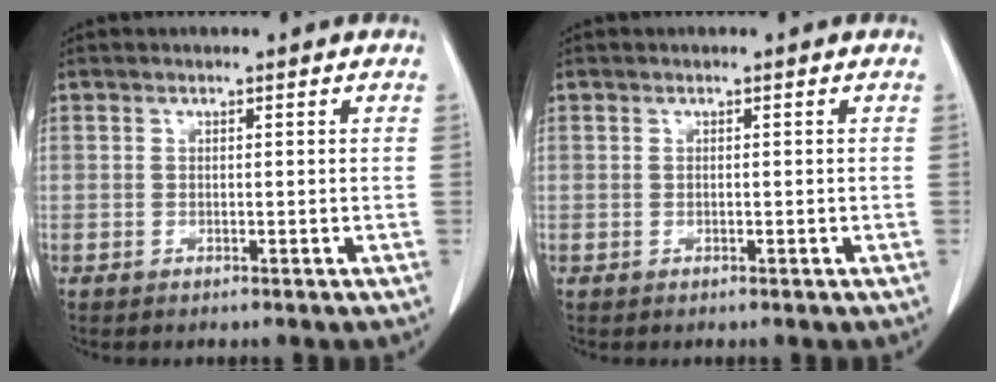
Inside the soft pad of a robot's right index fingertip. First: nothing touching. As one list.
[{"total": 0.0}]